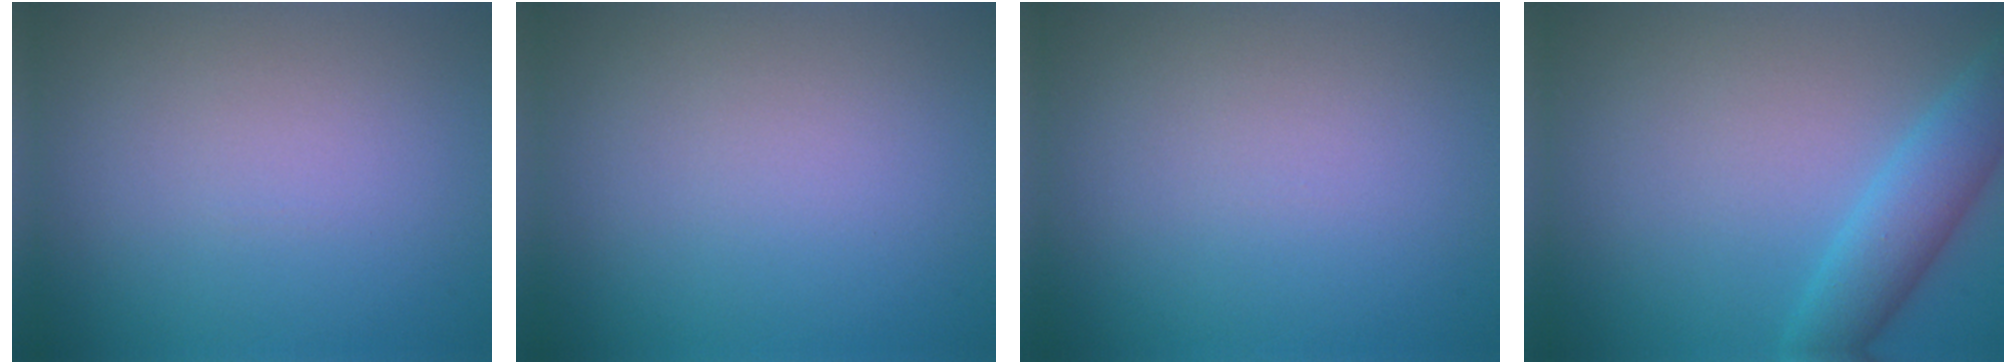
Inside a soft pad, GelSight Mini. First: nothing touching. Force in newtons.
{"total": 0.0}
{"total": 0.0}
{"total": 4.2, "press": 4.2, "slide": 0.1}